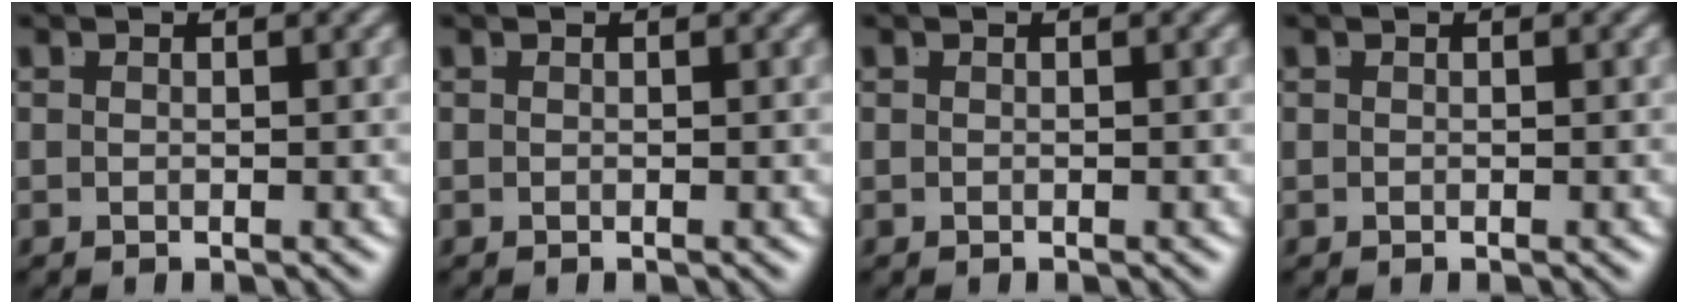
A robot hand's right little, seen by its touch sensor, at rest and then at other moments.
{"total": 0.0}
{"total": 0.0}
{"total": 0.0}